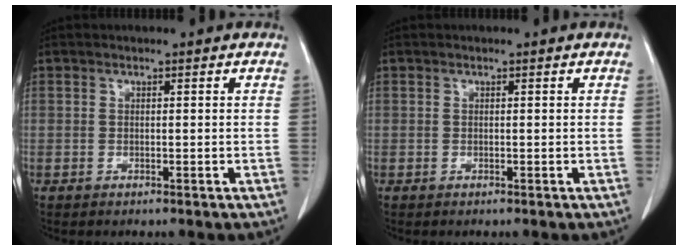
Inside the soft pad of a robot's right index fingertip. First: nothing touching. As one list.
[{"total": 0.0}]